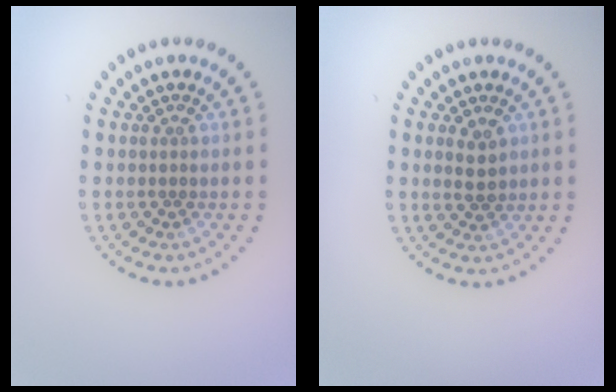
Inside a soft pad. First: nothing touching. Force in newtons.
{"total": 1.9, "press": 1.8, "slide": 0.4}